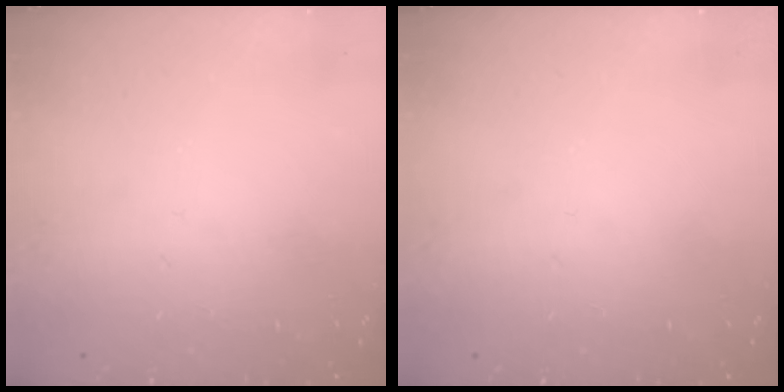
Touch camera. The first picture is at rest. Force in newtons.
{"total": 0.0}